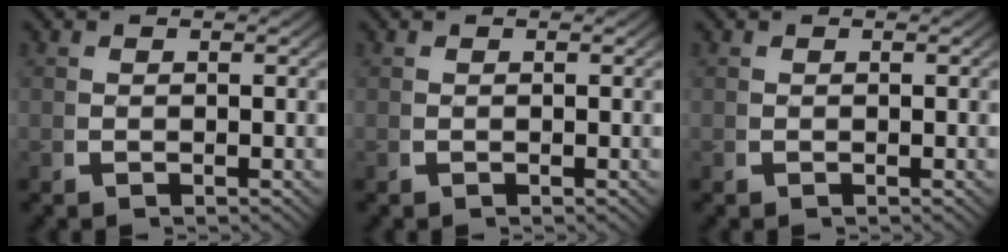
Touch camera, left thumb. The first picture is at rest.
{"total": 0.0}
{"total": 0.0}